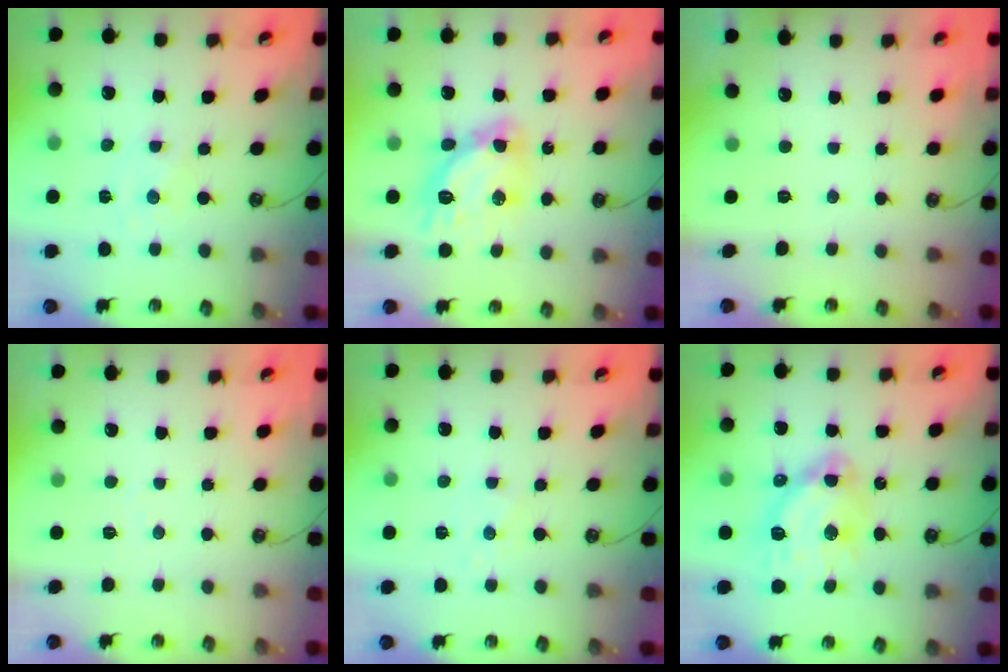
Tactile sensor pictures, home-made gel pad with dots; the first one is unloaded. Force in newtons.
{"total": 13.2, "press": 13.1, "slide": 1.6}
{"total": 0.0}
{"total": 4.0, "press": 3.9, "slide": 0.5}
{"total": 1.9, "press": 1.9, "slide": 0.5}
{"total": 14.7, "press": 14.6, "slide": 1.6}